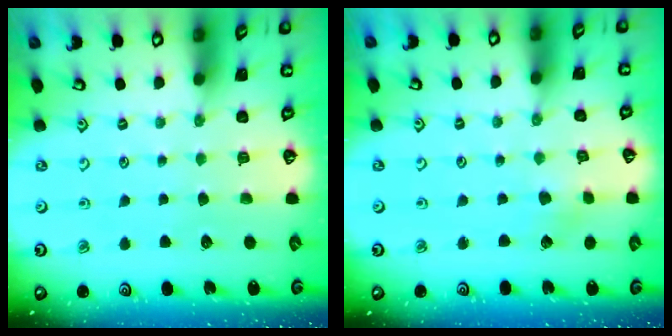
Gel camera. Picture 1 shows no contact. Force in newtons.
{"total": 1.5, "press": 1.5, "slide": 0.2}